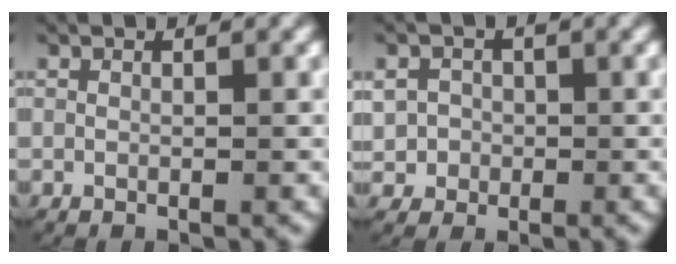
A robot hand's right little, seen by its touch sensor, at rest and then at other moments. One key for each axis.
{"total": 4.6, "fx": -0.3, "fy": 4.3, "fz": 1.4, "tx": -0.044, "ty": -0.015, "tz": -0.001}